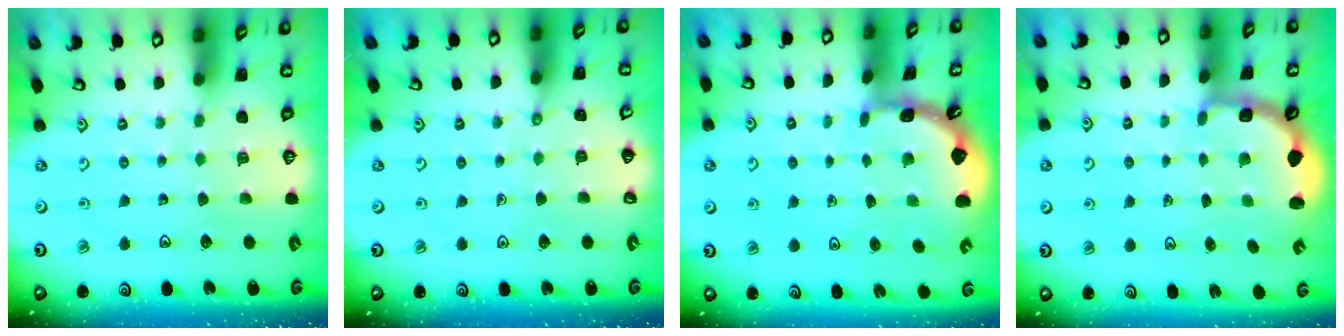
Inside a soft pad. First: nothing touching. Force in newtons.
{"total": 2.5, "press": 2.5, "slide": 0.4}
{"total": 1.6, "press": 1.6, "slide": 0.2}
{"total": 2.9, "press": 1.9, "slide": 2.2}